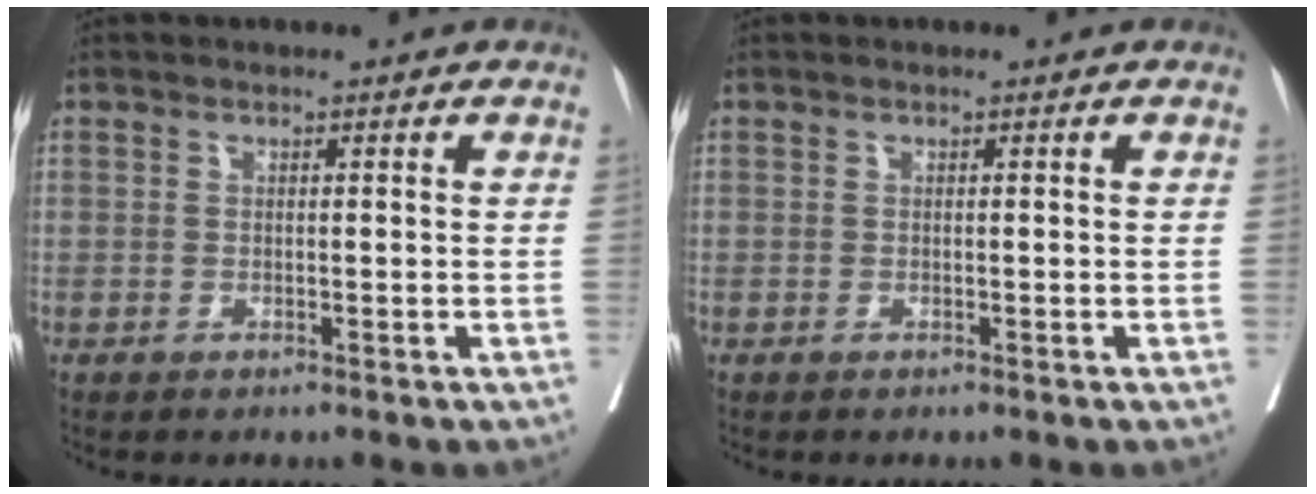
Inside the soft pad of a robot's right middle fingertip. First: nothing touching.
{"total": 0.0}